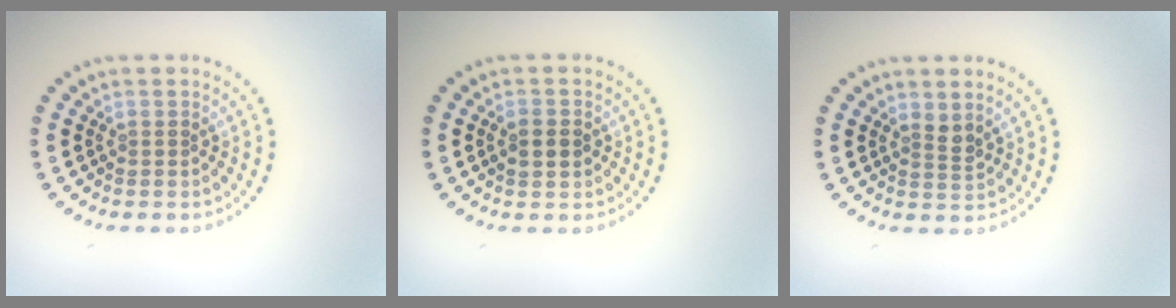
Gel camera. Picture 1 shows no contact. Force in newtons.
{"total": 2.4, "press": 2.3, "slide": 0.1}
{"total": 1.3, "press": 1.0, "slide": 0.8}